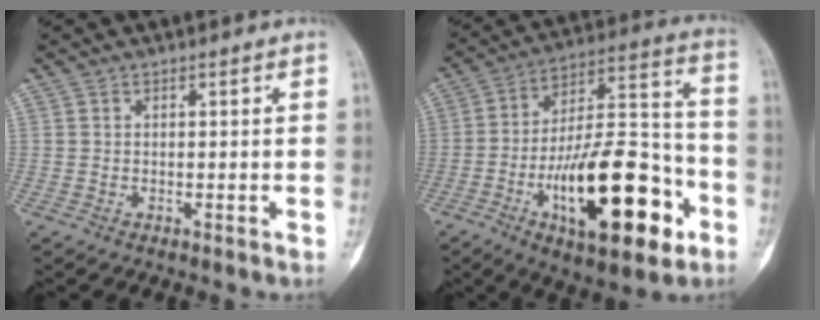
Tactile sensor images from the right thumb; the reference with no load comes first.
{"total": 26.4, "force": [-10.0, 10.5, 22.0], "torque": [-0.355, 0.050, -0.153]}